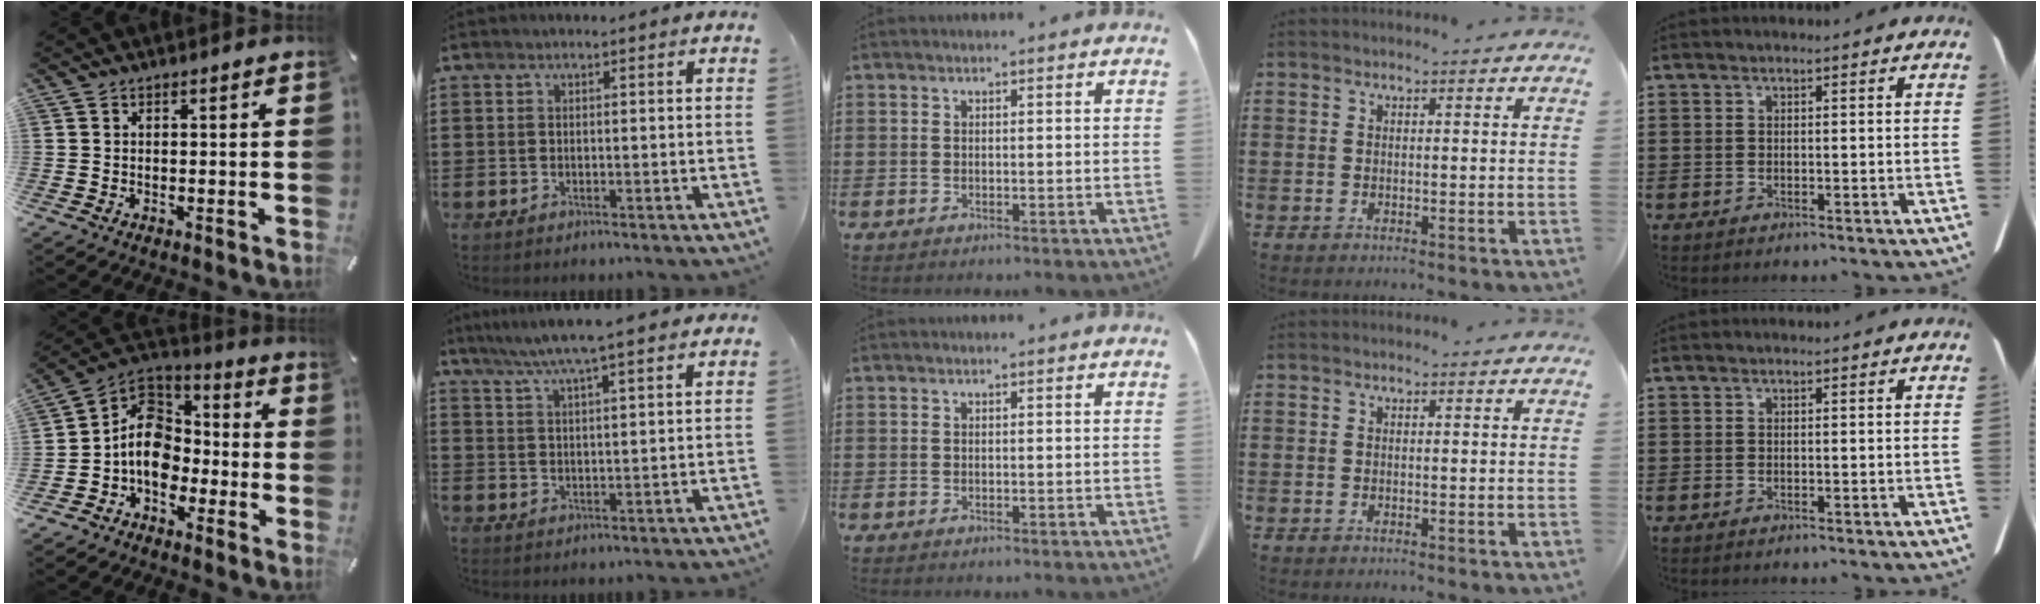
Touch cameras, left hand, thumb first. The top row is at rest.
{"thumb": {"total": 11.0, "force": [-4.0, 8.7, 5.4], "torque": [-0.130, 0.015, -0.075]}, "index": {"total": 6.2, "force": [5.1, 0.1, 3.5], "torque": [-0.083, -0.014, 0.088]}}